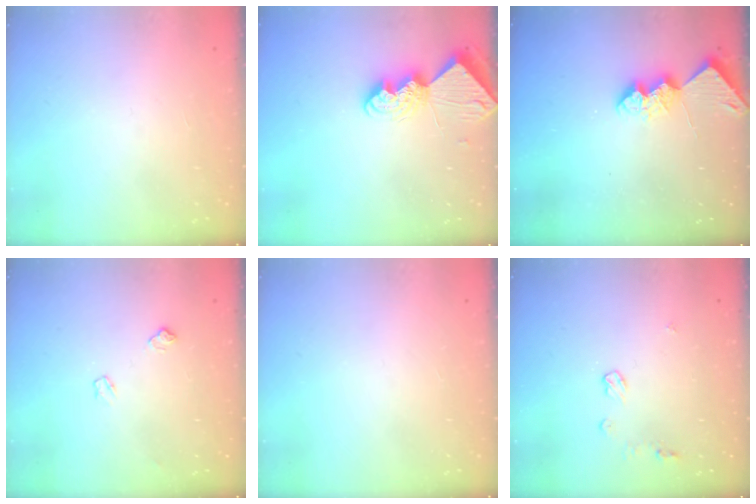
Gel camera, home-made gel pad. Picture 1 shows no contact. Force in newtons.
{"total": 9.7, "press": 9.7, "slide": 1.0}
{"total": 10.0, "press": 10.0, "slide": 0.9}
{"total": 4.5, "press": 4.5, "slide": 0.8}
{"total": 0.0}
{"total": 5.6, "press": 5.5, "slide": 0.4}